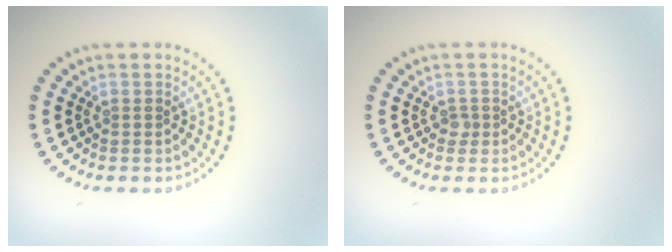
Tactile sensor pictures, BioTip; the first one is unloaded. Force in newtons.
{"total": 0.8, "press": 0.6, "slide": 0.6}